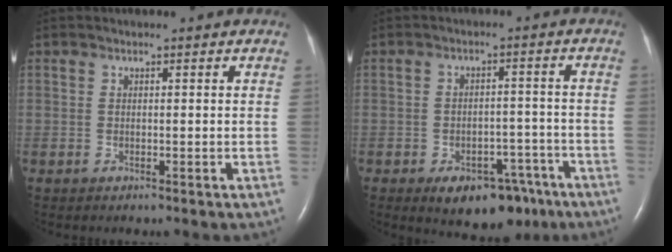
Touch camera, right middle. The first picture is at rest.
{"total": 9.3, "force": [-5.9, 5.1, 5.0], "torque": [-0.052, 0.017, -0.076]}